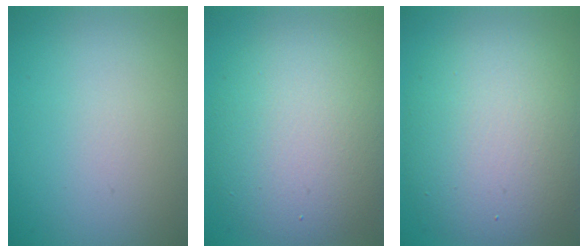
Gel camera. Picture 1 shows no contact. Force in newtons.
{"total": 8.6, "press": 8.6, "slide": 0.2}
{"total": 9.2, "press": 9.1, "slide": 0.8}